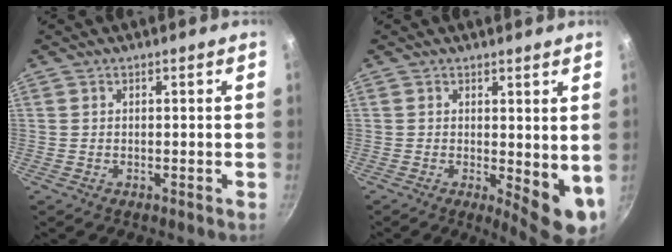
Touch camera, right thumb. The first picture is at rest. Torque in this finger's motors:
{"motor_torque": [-0.29, 0.78, 0.05, 0.02, 0.21]}